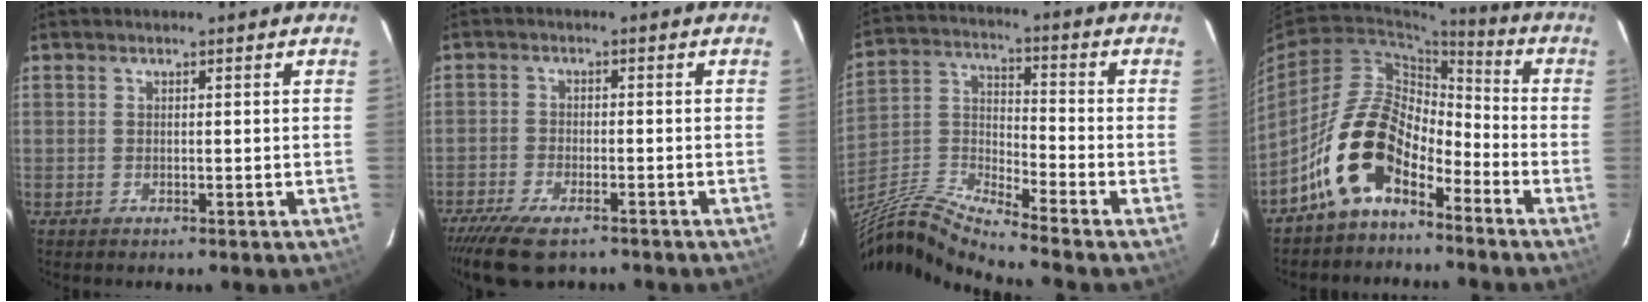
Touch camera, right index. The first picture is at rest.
{"total": 8.6, "force": [-6.8, 2.6, 4.6], "torque": [-0.117, -0.025, -0.123]}
{"total": 13.5, "force": [-10.9, 0.3, 8.0], "torque": [-0.168, -0.025, -0.219]}
{"total": 12.6, "force": [-8.0, 6.2, 7.6], "torque": [-0.142, 0.025, -0.154]}